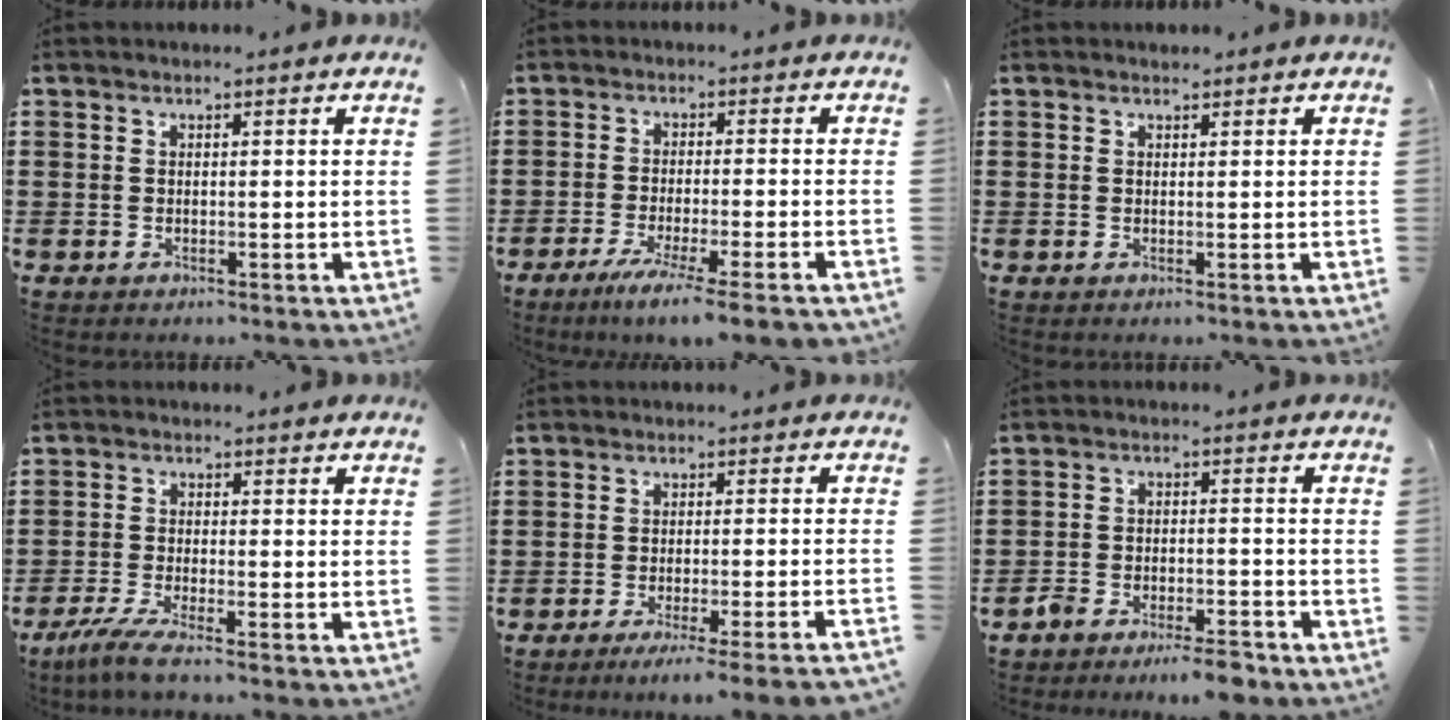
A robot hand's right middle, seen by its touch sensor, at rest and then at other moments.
{"total": 5.0, "force": [-3.9, -0.6, 3.0], "torque": [-0.060, -0.022, -0.071]}
{"total": 0.6, "force": [0.4, 0.4, 0.0], "torque": [0.007, -0.001, 0.006]}
{"total": 4.0, "force": [-3.2, -0.1, 2.4], "torque": [-0.068, -0.021, -0.067]}
{"total": 3.3, "force": [-2.7, -0.8, 1.7], "torque": [-0.027, -0.010, -0.052]}
{"total": 4.5, "force": [-4.3, 0.3, 1.4], "torque": [-0.030, 0.005, -0.085]}